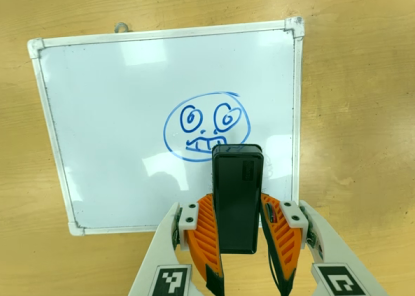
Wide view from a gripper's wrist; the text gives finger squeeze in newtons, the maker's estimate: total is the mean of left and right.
{"total": 4.8, "left": 3.5, "right": 6.1}